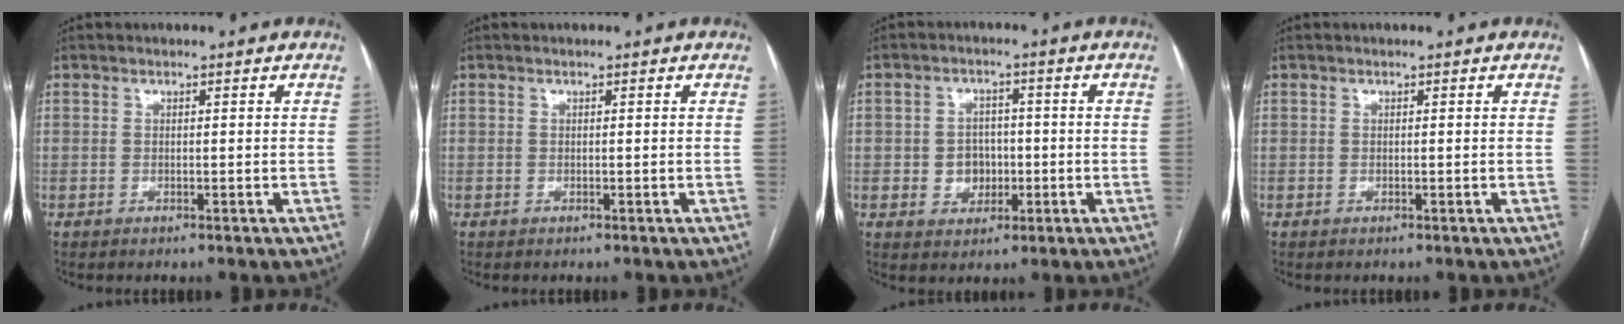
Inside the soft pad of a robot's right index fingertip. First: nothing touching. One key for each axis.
{"total": 0.0}
{"total": 5.1, "fx": -0.7, "fy": 4.3, "fz": 2.5, "tx": -0.039, "ty": 0.012, "tz": -0.004}
{"total": 0.0}